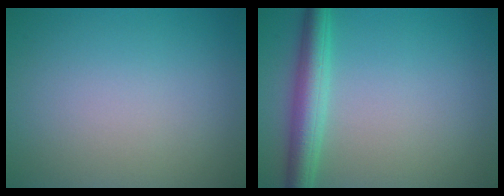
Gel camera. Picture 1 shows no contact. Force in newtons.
{"total": 4.1, "press": 4.1, "slide": 0.1}